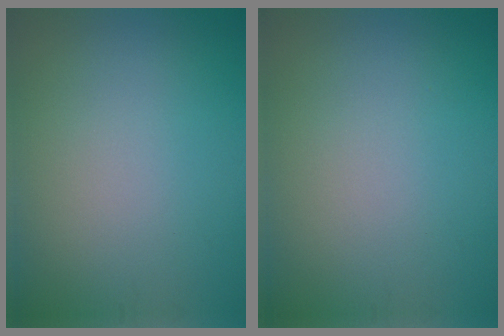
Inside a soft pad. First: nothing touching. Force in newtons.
{"total": 0.0}